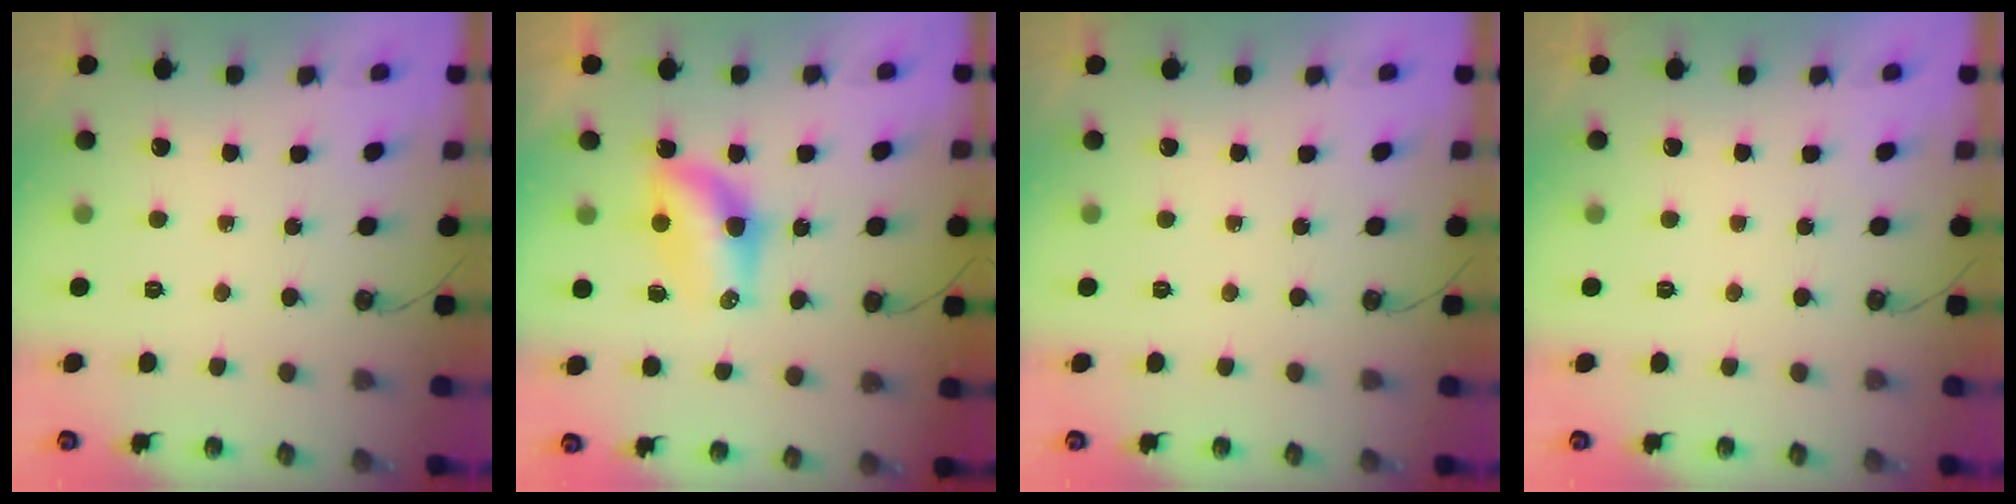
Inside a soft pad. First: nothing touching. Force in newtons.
{"total": 9.3, "press": 8.4, "slide": 4.1}
{"total": 0.0}
{"total": 0.0}